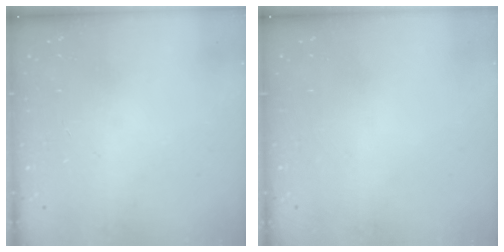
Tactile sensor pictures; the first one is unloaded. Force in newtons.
{"total": 0.0}